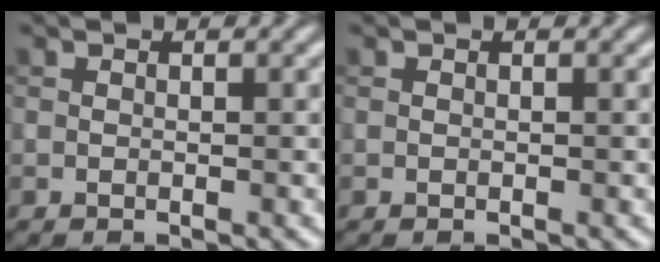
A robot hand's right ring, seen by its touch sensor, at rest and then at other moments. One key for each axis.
{"total": 0.0}